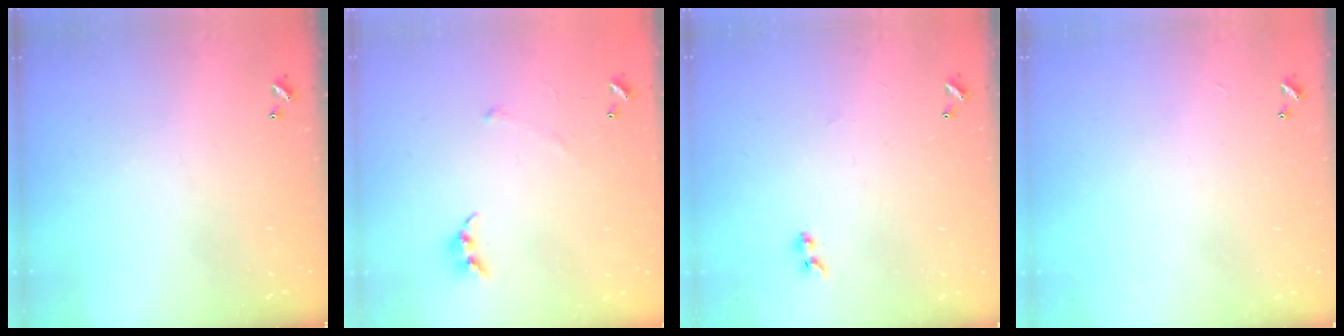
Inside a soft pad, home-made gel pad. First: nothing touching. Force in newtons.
{"total": 4.7, "press": 4.7, "slide": 0.6}
{"total": 1.3, "press": 1.1, "slide": 0.7}
{"total": 2.6, "press": 2.6, "slide": 0.3}